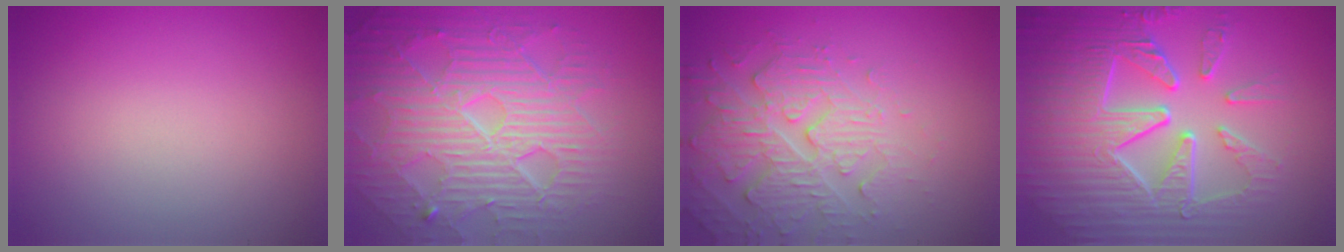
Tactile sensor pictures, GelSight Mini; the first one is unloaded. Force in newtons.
{"total": 10.4, "press": 6.7, "slide": 8.0}
{"total": 4.9, "press": 3.8, "slide": 3.0}
{"total": 9.7, "press": 6.5, "slide": 7.2}